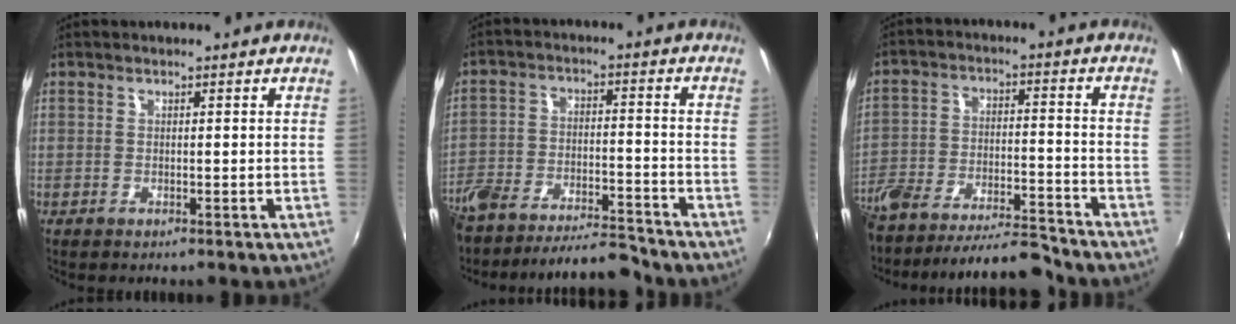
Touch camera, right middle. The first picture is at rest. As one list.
[{"total": 14.1, "force": [-12.7, 3.3, 5.3], "torque": [-0.128, -0.005, -0.204]}, {"total": 16.2, "force": [-14.1, 3.9, 7.0], "torque": [-0.154, -0.018, -0.218]}]